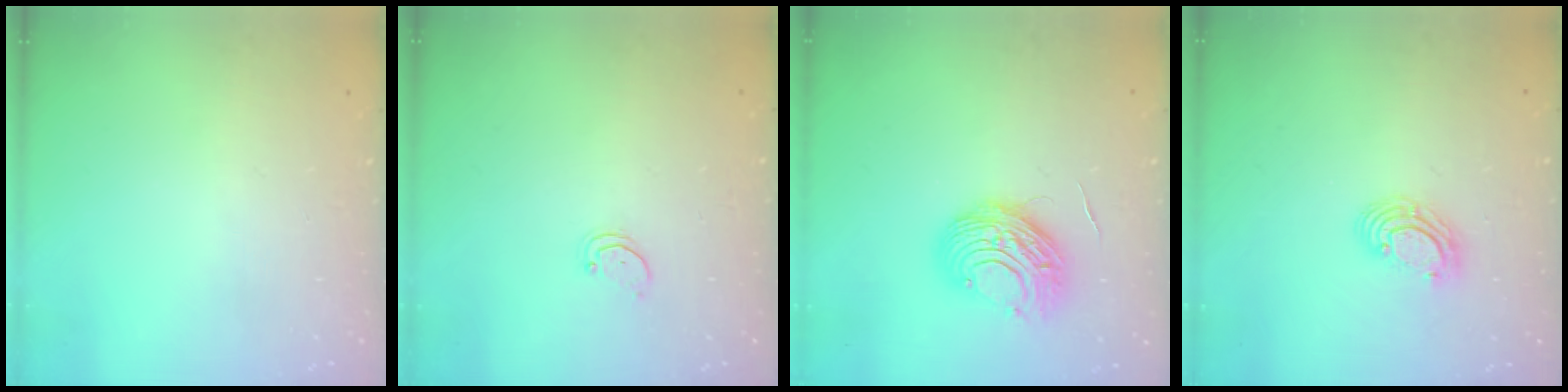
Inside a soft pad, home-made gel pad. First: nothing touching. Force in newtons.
{"total": 1.5, "press": 1.5, "slide": 0.1}
{"total": 10.1, "press": 10.1, "slide": 0.8}
{"total": 5.3, "press": 5.3, "slide": 0.4}